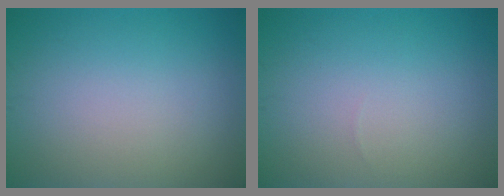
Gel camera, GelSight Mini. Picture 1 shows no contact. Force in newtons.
{"total": 0.0}